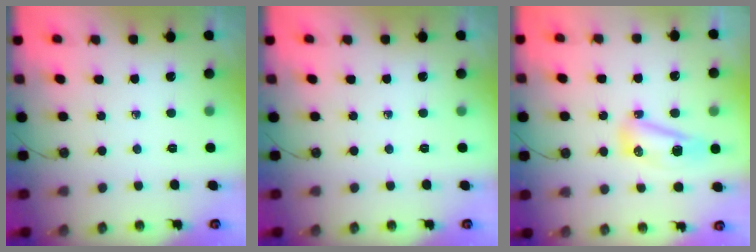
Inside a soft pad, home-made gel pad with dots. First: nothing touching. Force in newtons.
{"total": 0.0}
{"total": 8.2, "press": 8.2, "slide": 0.6}